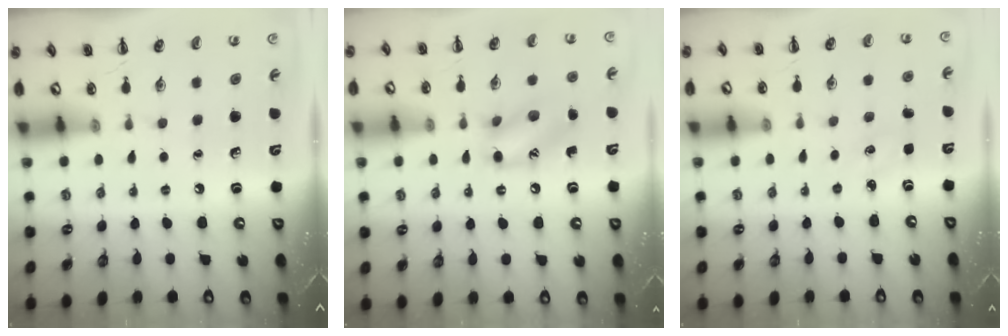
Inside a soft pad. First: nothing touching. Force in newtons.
{"total": 12.2, "press": 12.0, "slide": 1.9}
{"total": 1.8, "press": 1.7, "slide": 0.5}